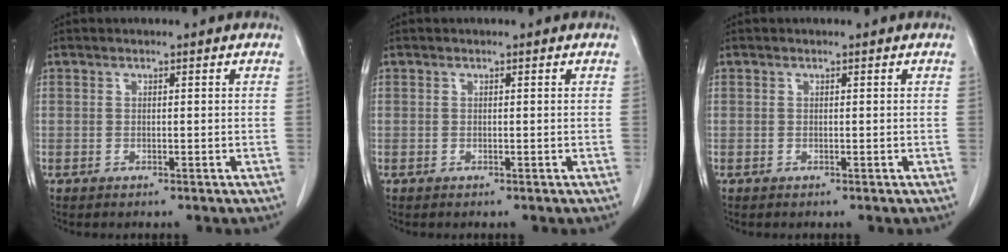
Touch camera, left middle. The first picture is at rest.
{"total": 0.0}
{"total": 0.0}